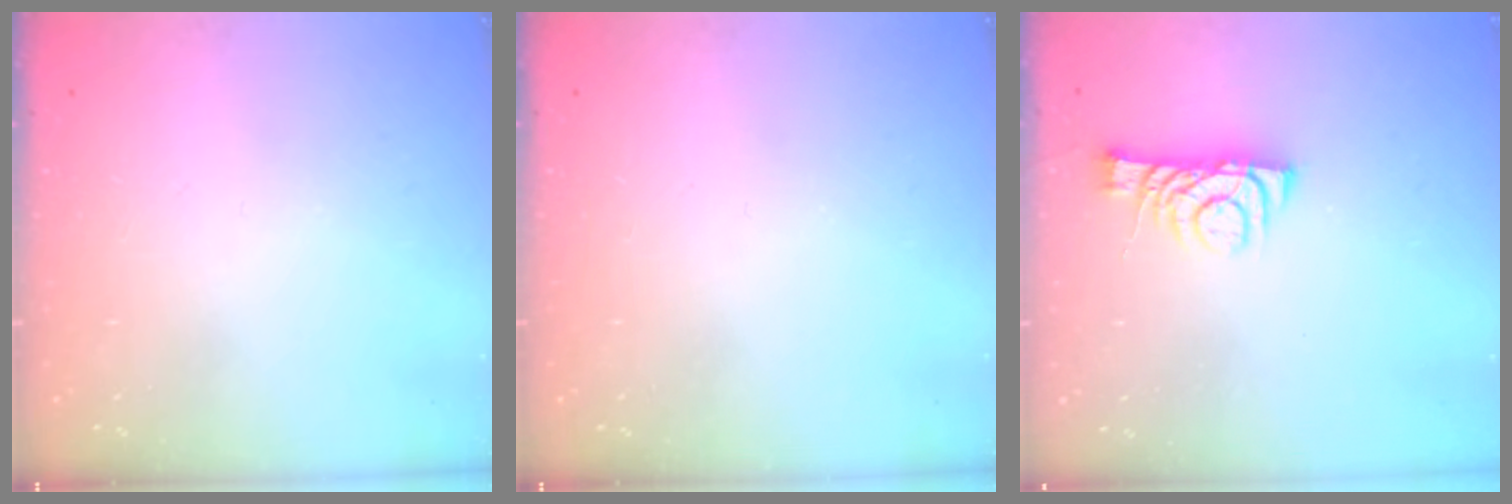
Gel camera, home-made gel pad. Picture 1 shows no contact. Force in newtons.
{"total": 0.0}
{"total": 7.7, "press": 7.6, "slide": 0.7}